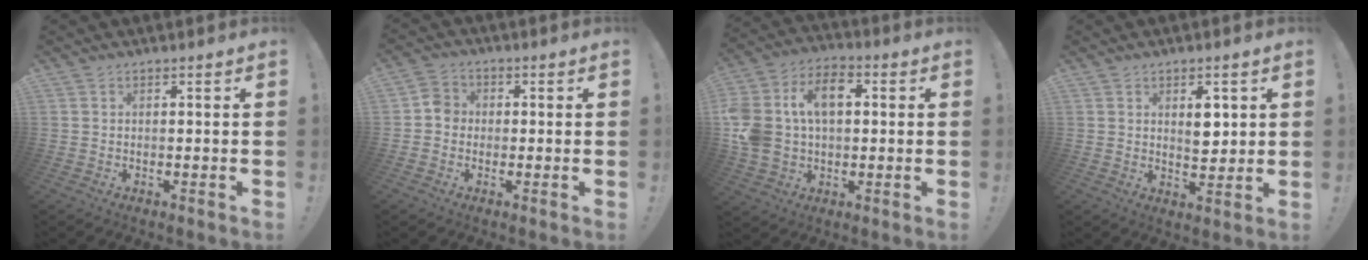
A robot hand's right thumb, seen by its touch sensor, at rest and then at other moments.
{"total": 4.7, "force": [-1.2, 4.1, 2.0], "torque": [-0.028, 0.021, -0.019]}
{"total": 16.5, "force": [3.2, 11.9, 11.0], "torque": [-0.207, 0.002, 0.056]}
{"total": 5.5, "force": [2.2, 3.4, 3.6], "torque": [-0.041, -0.010, 0.036]}